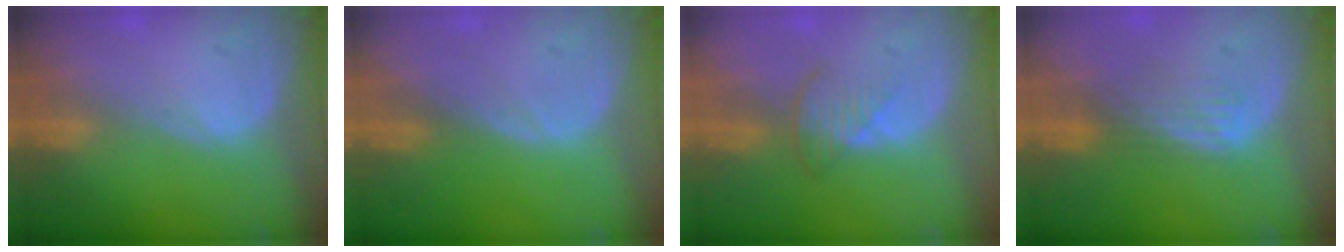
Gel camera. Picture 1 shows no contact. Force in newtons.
{"total": 0.0}
{"total": 3.3, "press": 2.9, "slide": 1.4}
{"total": 3.8, "press": 3.2, "slide": 2.0}